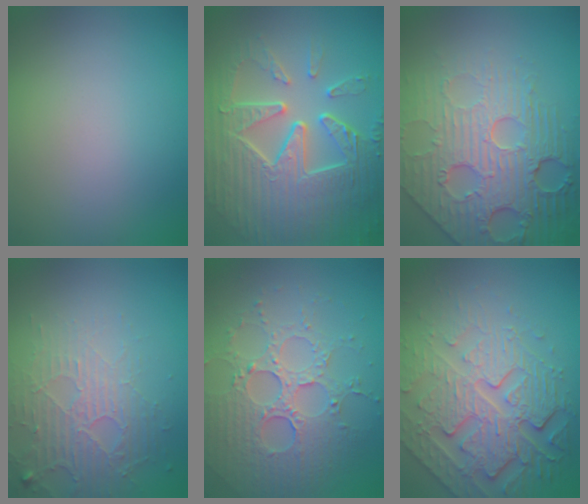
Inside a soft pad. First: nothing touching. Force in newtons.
{"total": 9.8, "press": 6.6, "slide": 7.2}
{"total": 7.5, "press": 5.9, "slide": 4.7}
{"total": 5.1, "press": 3.4, "slide": 3.8}
{"total": 5.1, "press": 4.6, "slide": 2.3}
{"total": 7.1, "press": 5.6, "slide": 4.4}